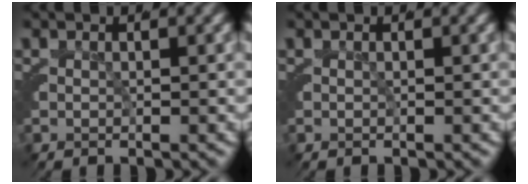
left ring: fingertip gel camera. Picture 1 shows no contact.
{"total": 0.0}